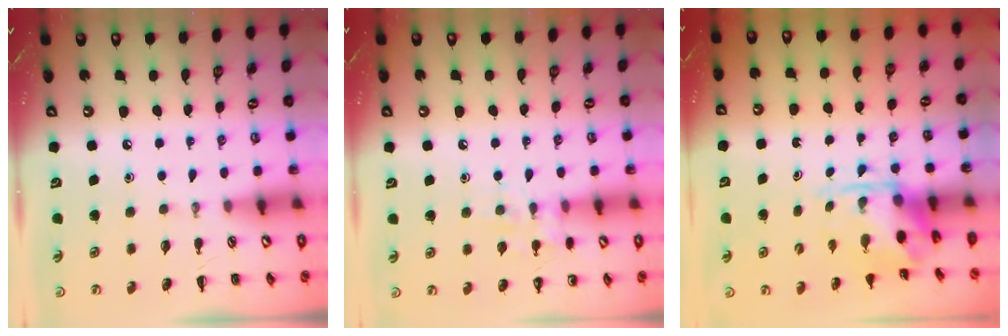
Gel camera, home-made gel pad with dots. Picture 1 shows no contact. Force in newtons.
{"total": 8.4, "press": 8.3, "slide": 1.1}
{"total": 3.9, "press": 3.7, "slide": 1.1}